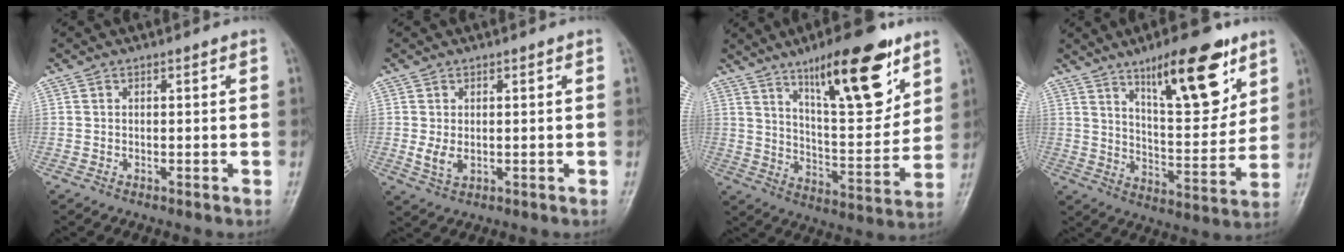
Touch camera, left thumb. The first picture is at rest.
{"total": 3.1, "force": [0.0, 2.1, 2.4], "torque": [-0.046, -0.009, 0.005]}
{"total": 18.8, "force": [11.2, 5.7, 14.0], "torque": [-0.181, -0.064, 0.187]}
{"total": 17.0, "force": [10.1, 5.5, 12.4], "torque": [-0.153, -0.059, 0.165]}